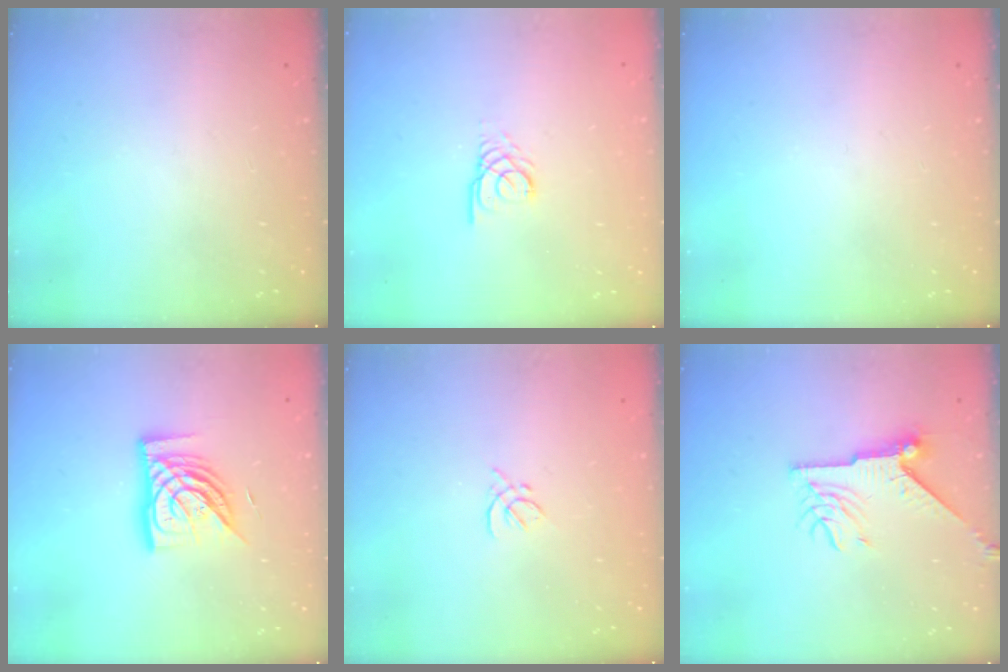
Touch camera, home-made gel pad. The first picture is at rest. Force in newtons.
{"total": 2.4, "press": 2.4, "slide": 0.1}
{"total": 0.0}
{"total": 13.8, "press": 13.7, "slide": 1.3}
{"total": 2.0, "press": 1.9, "slide": 0.7}
{"total": 9.2, "press": 9.2, "slide": 0.2}